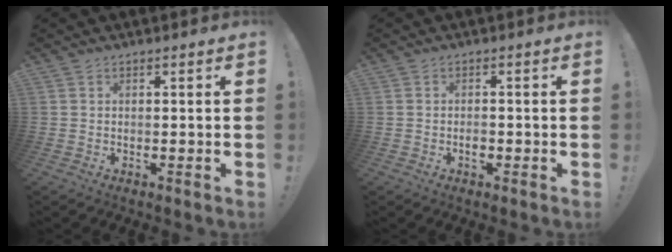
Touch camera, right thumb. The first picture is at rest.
{"total": 1.9, "force": [-1.0, 1.1, 1.1], "torque": [-0.013, -0.001, -0.018]}